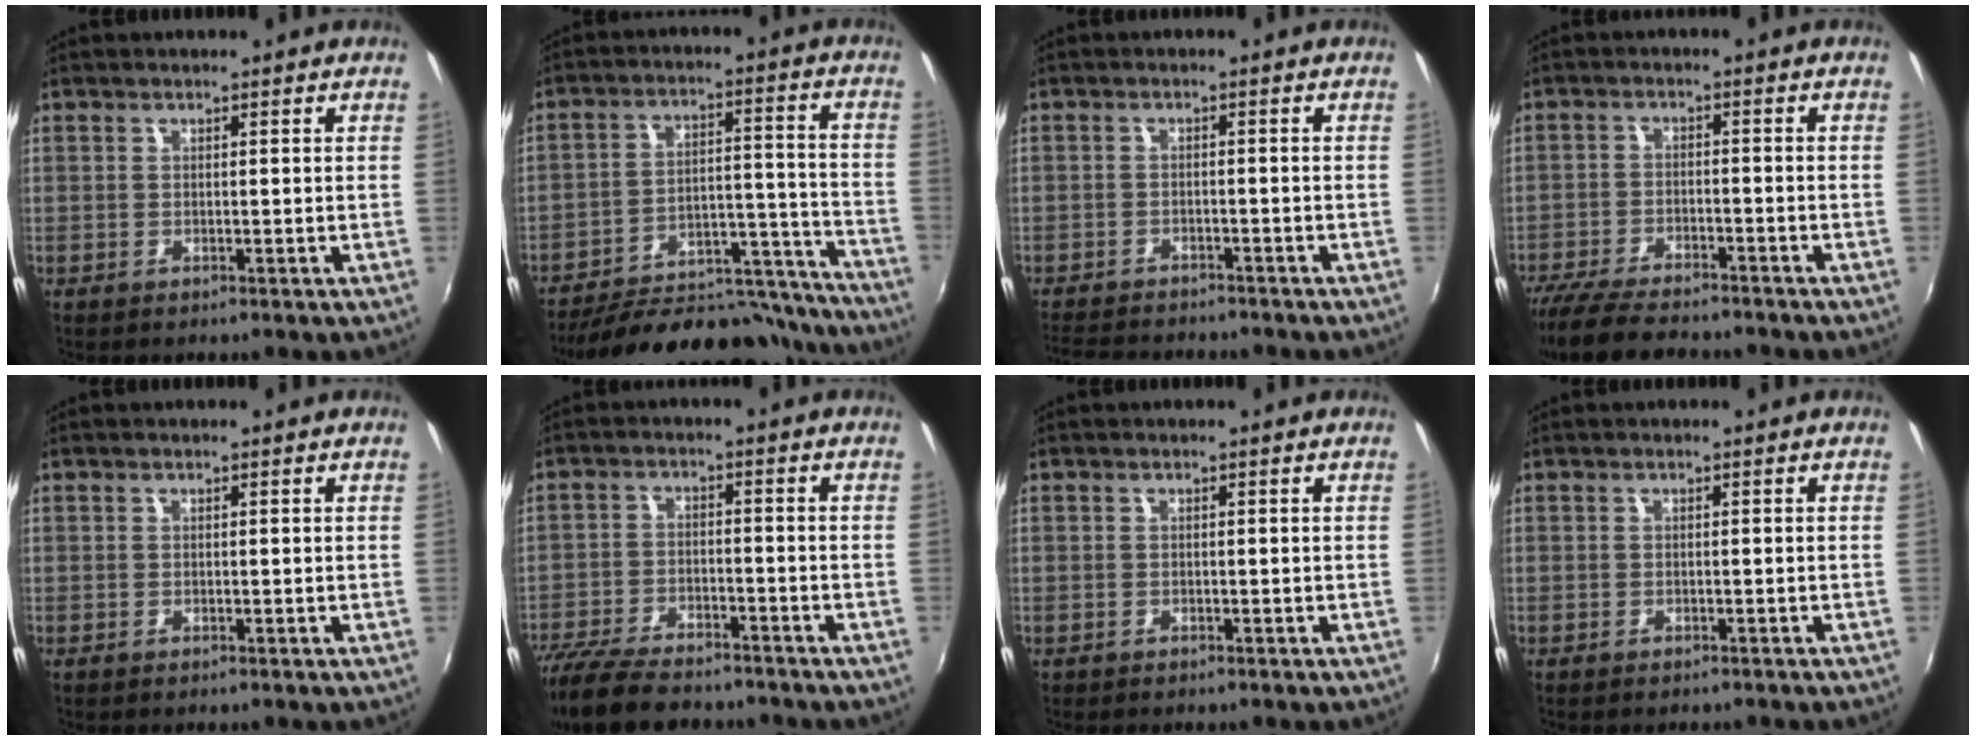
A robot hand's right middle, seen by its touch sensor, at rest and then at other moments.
{"total": 27.3, "force": [-24.4, 8.0, 9.2], "torque": [-0.148, 0.026, -0.311]}
{"total": 9.2, "force": [-8.3, 2.4, 3.1], "torque": [-0.083, -0.014, -0.129]}
{"total": 12.8, "force": [-11.1, 2.7, 5.8], "torque": [-0.134, -0.033, -0.187]}
{"total": 0.0}
{"total": 16.0, "force": [-13.3, 5.0, 7.4], "torque": [-0.170, -0.032, -0.224]}
{"total": 0.0}
{"total": 1.1, "force": [-1.0, 0.4, 0.4], "torque": [-0.010, -0.005, -0.014]}